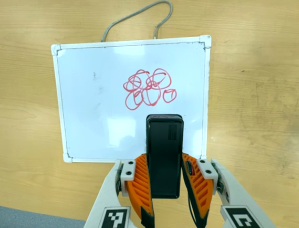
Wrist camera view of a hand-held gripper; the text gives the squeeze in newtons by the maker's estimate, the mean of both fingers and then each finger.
{"total": 4.2, "left": 2.8, "right": 5.6}